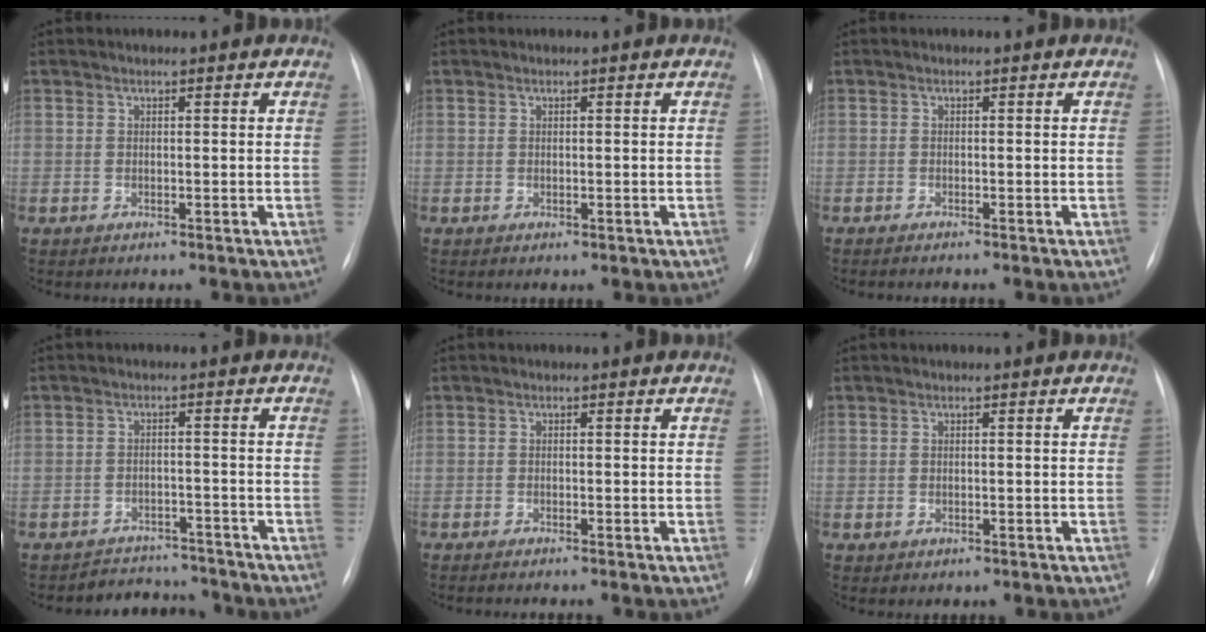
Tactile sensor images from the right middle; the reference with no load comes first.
{"total": 0.0}
{"total": 1.8, "force": [-1.5, -0.1, 1.0], "torque": [-0.010, -0.002, -0.016]}
{"total": 6.4, "force": [-6.0, 2.0, -0.7], "torque": [0.011, 0.019, -0.082]}
{"total": 2.1, "force": [-1.7, -0.1, 1.1], "torque": [-0.011, -0.002, -0.020]}
{"total": 0.0}